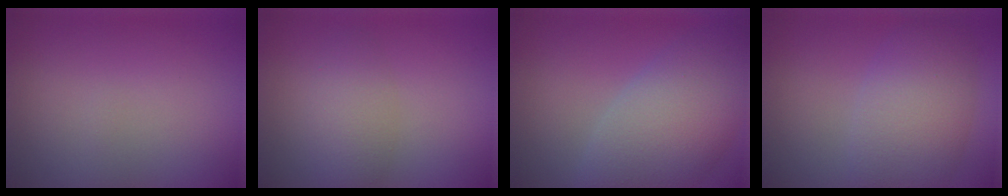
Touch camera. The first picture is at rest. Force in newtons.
{"total": 3.0, "press": 3.0, "slide": 0.1}
{"total": 8.6, "press": 8.6, "slide": 0.4}
{"total": 6.8, "press": 6.8, "slide": 0.2}